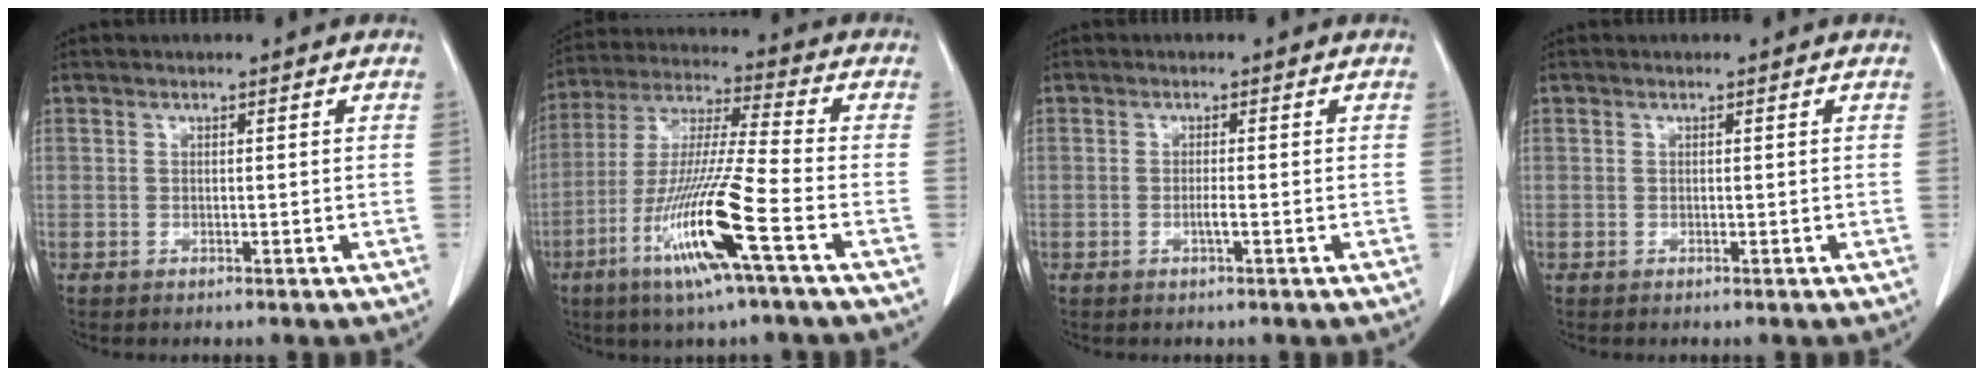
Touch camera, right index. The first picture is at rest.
{"total": 15.4, "force": [-6.6, -0.5, 13.8], "torque": [-0.283, -0.021, -0.128]}
{"total": 1.2, "force": [-0.5, -0.1, 1.1], "torque": [-0.023, -0.001, -0.008]}
{"total": 0.0}